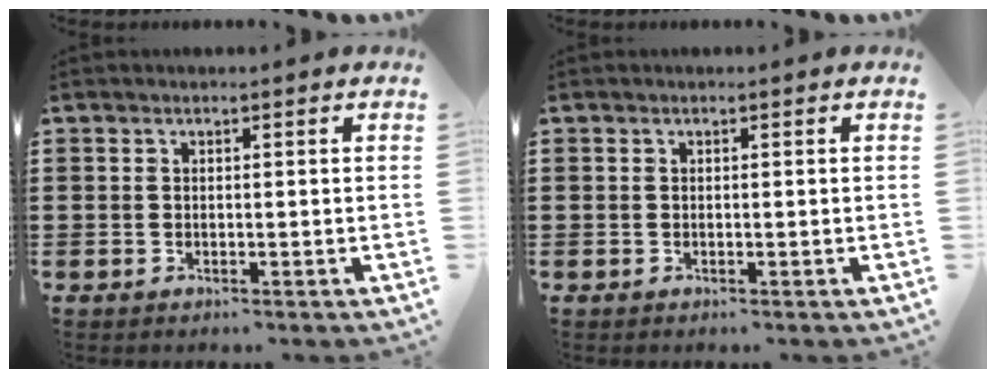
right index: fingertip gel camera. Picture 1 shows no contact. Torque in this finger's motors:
{"motor_torque": [0.01, 0.05, 0.00, 0.00]}